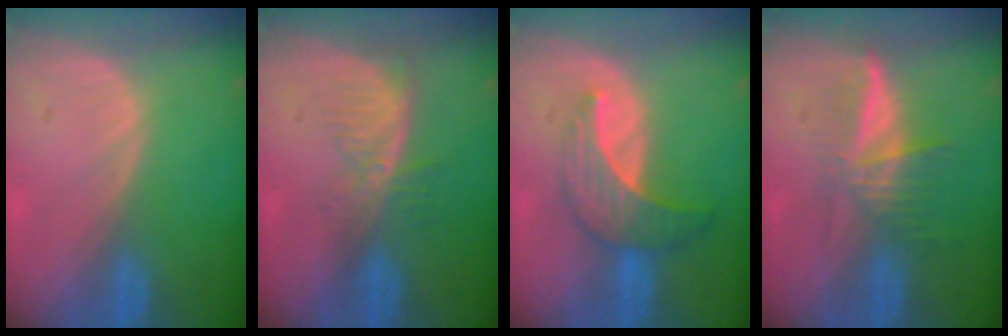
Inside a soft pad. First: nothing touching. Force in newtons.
{"total": 5.7, "press": 4.9, "slide": 2.9}
{"total": 7.3, "press": 6.6, "slide": 3.2}
{"total": 5.9, "press": 5.4, "slide": 2.4}